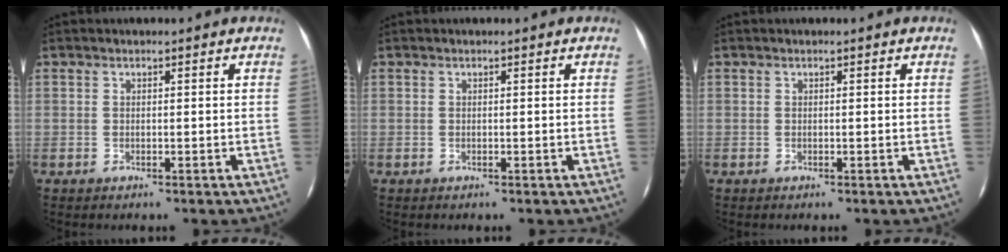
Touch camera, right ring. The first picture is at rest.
{"total": 0.0}
{"total": 0.0}